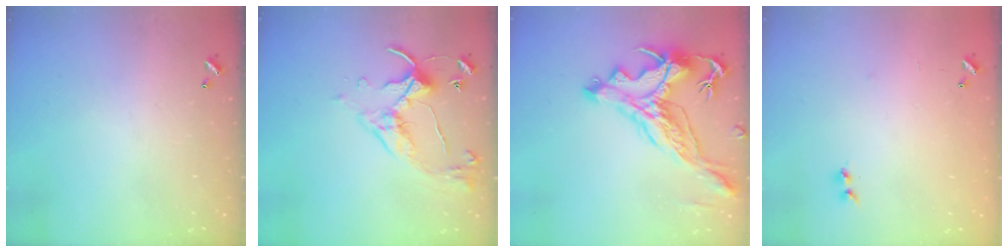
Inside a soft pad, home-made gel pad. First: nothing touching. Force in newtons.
{"total": 6.7, "press": 6.6, "slide": 1.1}
{"total": 6.8, "press": 6.6, "slide": 1.9}
{"total": 6.8, "press": 6.8, "slide": 0.6}